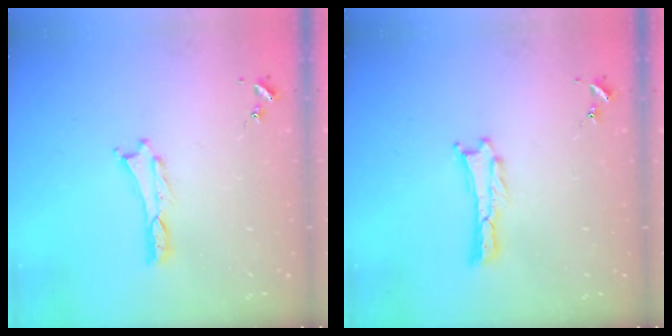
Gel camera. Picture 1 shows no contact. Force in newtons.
{"total": 0.0}